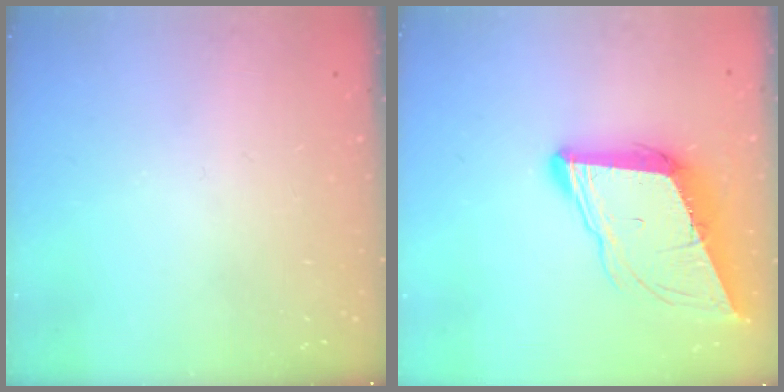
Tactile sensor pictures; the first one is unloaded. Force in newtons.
{"total": 11.1, "press": 10.6, "slide": 3.3}